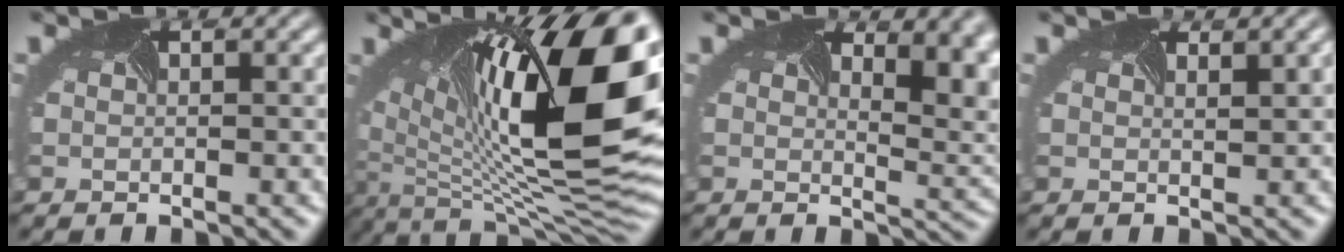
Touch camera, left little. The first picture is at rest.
{"total": 16.8, "force": [3.3, 7.0, 14.9], "torque": [-0.212, -0.004, 0.069]}
{"total": 9.4, "force": [4.2, 4.7, 6.9], "torque": [-0.062, 0.024, 0.057]}
{"total": 1.3, "force": [0.7, 0.4, 1.0], "torque": [0.006, 0.009, -0.009]}